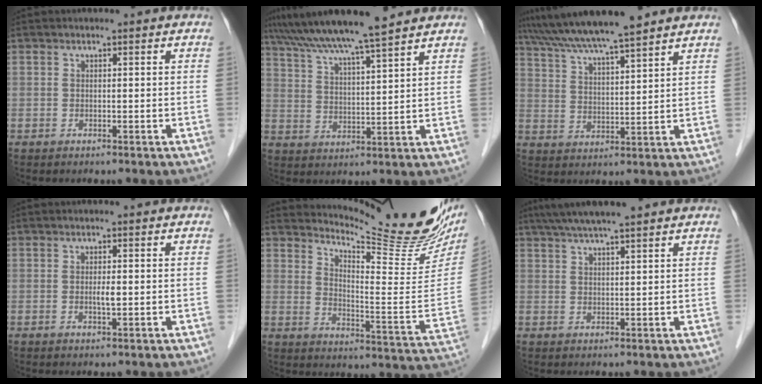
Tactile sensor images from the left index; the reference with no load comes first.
{"total": 12.8, "force": [11.1, -0.6, 6.3], "torque": [-0.114, 0.023, 0.179]}
{"total": 12.8, "force": [11.2, -0.2, 6.3], "torque": [-0.116, 0.027, 0.185]}
{"total": 1.4, "force": [-0.1, 0.2, 1.4], "torque": [-0.028, -0.001, -0.001]}
{"total": 19.0, "force": [17.3, 1.7, 7.5], "torque": [-0.116, -0.094, 0.222]}
{"total": 8.2, "force": [6.7, 0.1, 4.8], "torque": [-0.076, 0.033, 0.103]}